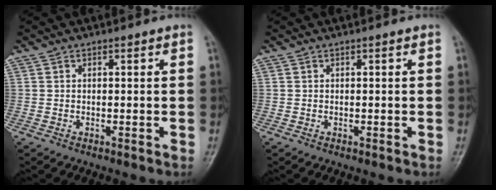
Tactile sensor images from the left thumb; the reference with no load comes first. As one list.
[{"total": 0.0}]